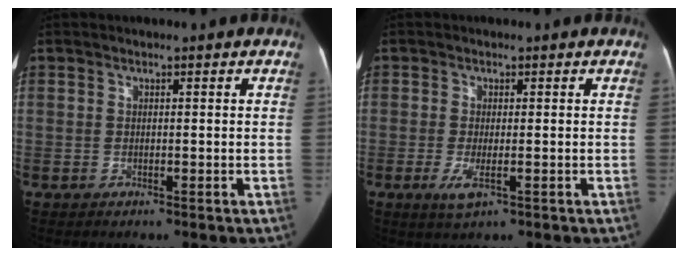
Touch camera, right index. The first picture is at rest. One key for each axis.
{"total": 3.3, "fx": -1.2, "fy": 1.2, "fz": 2.9, "tx": -0.055, "ty": -0.004, "tz": -0.017}